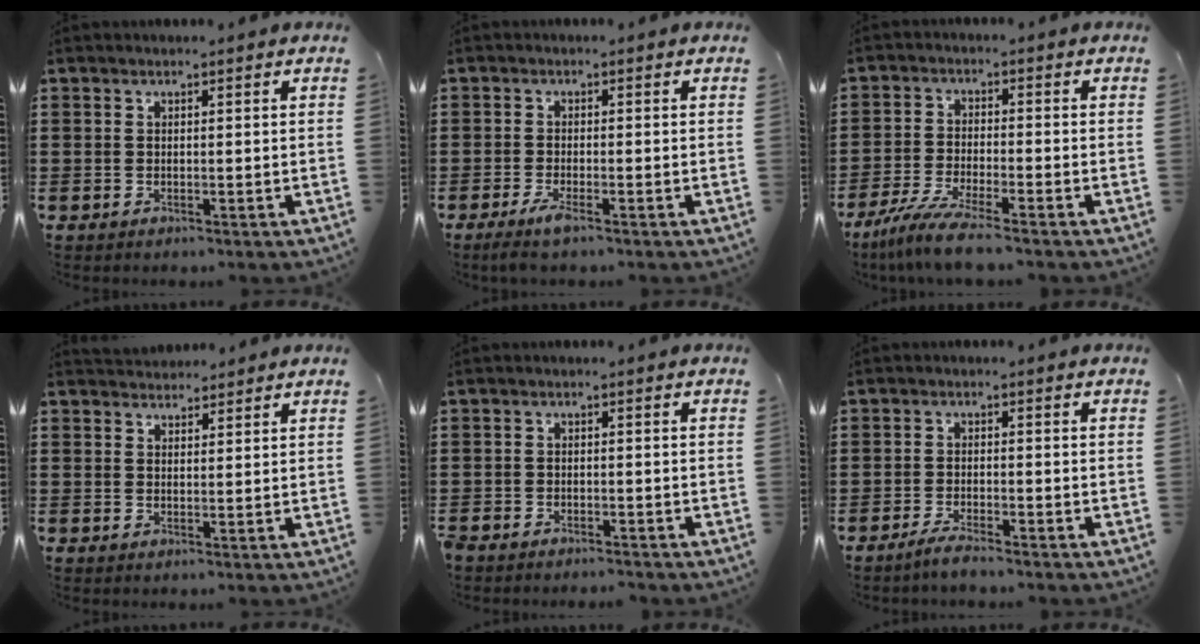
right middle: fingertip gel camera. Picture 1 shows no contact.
{"total": 2.8, "force": [-1.5, 0.3, 2.3], "torque": [-0.050, -0.009, -0.030]}
{"total": 6.3, "force": [-5.3, -0.4, 3.4], "torque": [-0.089, -0.029, -0.106]}
{"total": 2.3, "force": [2.2, 0.7, -0.2], "torque": [-0.002, 0.002, 0.043]}
{"total": 1.9, "force": [-1.9, 0.2, -0.1], "torque": [-0.005, 0.002, -0.041]}
{"total": 2.3, "force": [-1.9, -0.1, 1.3], "torque": [-0.028, -0.003, -0.037]}